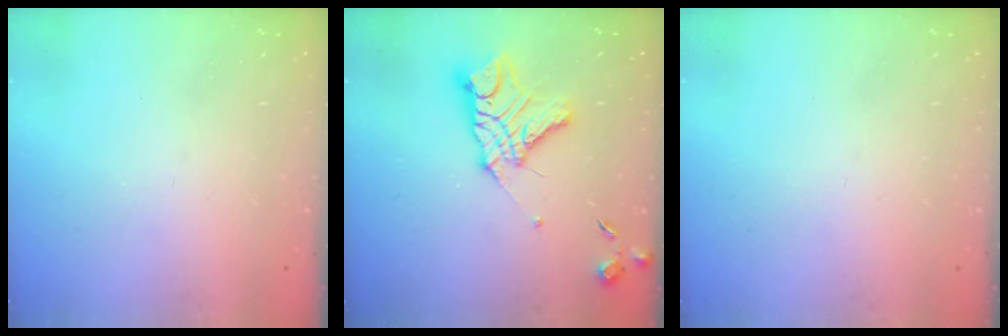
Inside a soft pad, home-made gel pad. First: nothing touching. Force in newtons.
{"total": 15.3, "press": 15.2, "slide": 1.5}
{"total": 0.0}